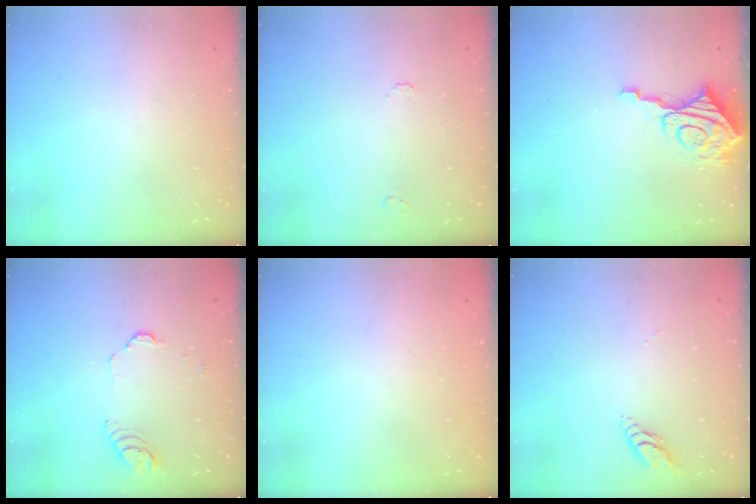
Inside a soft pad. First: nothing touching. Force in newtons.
{"total": 5.5, "press": 5.5, "slide": 0.4}
{"total": 10.4, "press": 10.3, "slide": 1.0}
{"total": 3.8, "press": 3.7, "slide": 0.4}
{"total": 0.0}
{"total": 4.7, "press": 4.7, "slide": 0.1}